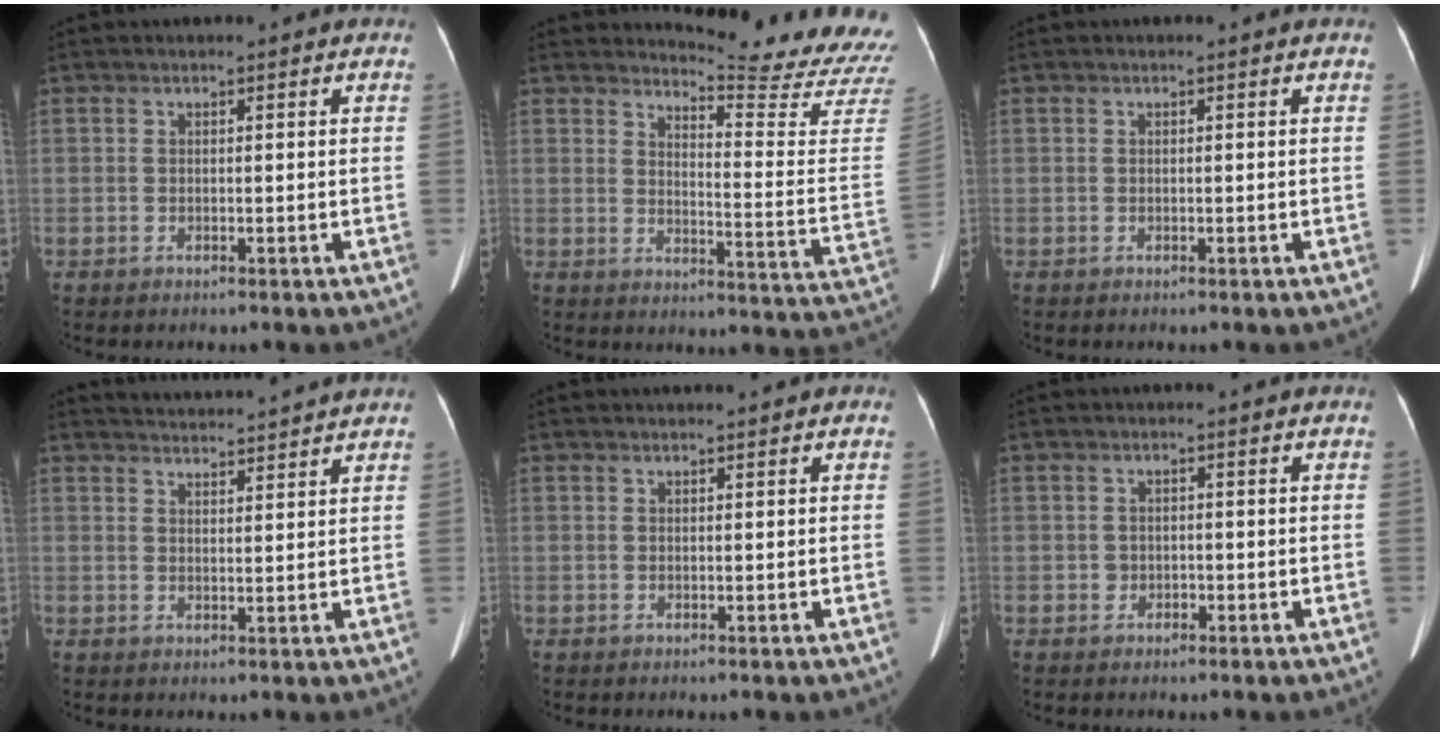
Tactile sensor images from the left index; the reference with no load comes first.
{"total": 17.6, "force": [17.4, -1.5, 2.4], "torque": [-0.035, -0.164, 0.186]}
{"total": 0.0}
{"total": 6.3, "force": [6.2, -0.4, 0.7], "torque": [-0.016, 0.020, 0.085]}
{"total": 1.3, "force": [1.1, 0.3, 0.7], "torque": [-0.011, 0.018, 0.016]}
{"total": 1.4, "force": [-1.2, 0.8, -0.3], "torque": [0.007, -0.011, -0.017]}